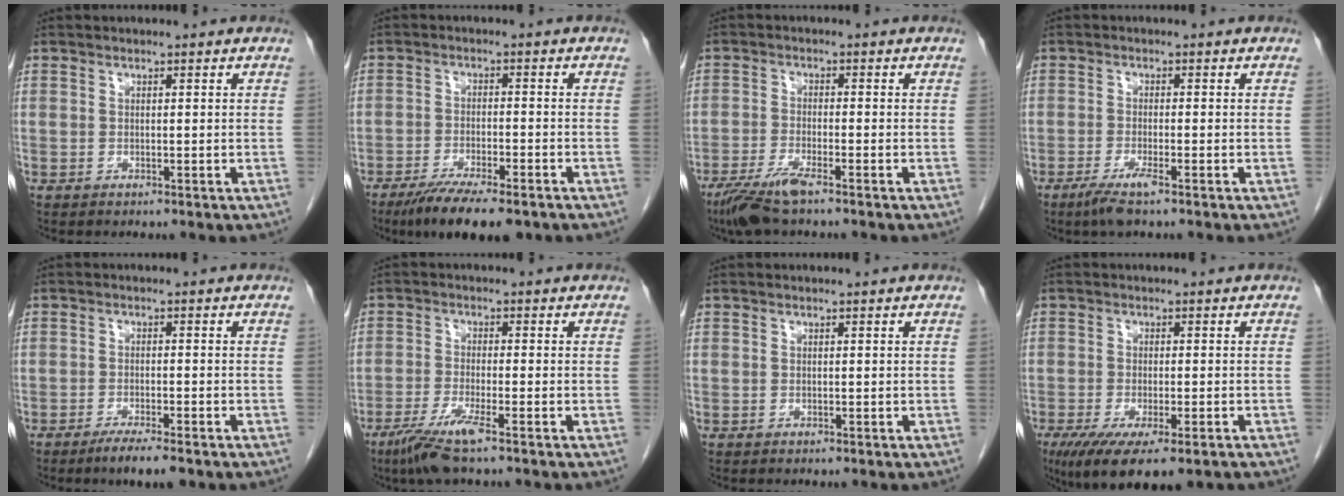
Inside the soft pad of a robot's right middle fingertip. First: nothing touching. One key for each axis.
{"total": 10.5, "fx": -7.8, "fy": 2.0, "fz": 6.7, "tx": -0.104, "ty": -0.021, "tz": -0.122}
{"total": 5.8, "fx": -4.2, "fy": 0.4, "fz": 4.0, "tx": -0.085, "ty": -0.017, "tz": -0.082}
{"total": 3.7, "fx": -2.4, "fy": 0.1, "fz": 2.8, "tx": -0.061, "ty": -0.011, "tz": -0.048}
{"total": 4.4, "fx": -3.2, "fy": 0.3, "fz": 3.1, "tx": -0.053, "ty": -0.011, "tz": -0.050}
{"total": 6.1, "fx": -3.9, "fy": -0.1, "fz": 4.7, "tx": -0.096, "ty": -0.018, "tz": -0.077}
{"total": 0.0}
{"total": 11.3, "fx": -7.5, "fy": 2.8, "fz": 8.0, "tx": -0.124, "ty": -0.026, "tz": -0.115}